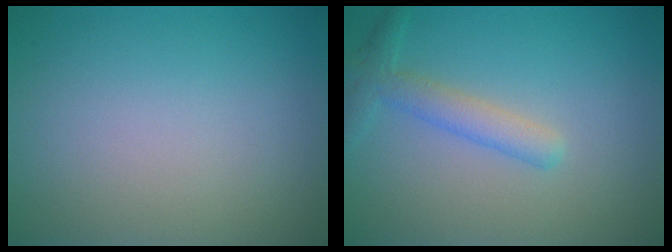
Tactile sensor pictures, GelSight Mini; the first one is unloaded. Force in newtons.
{"total": 2.6, "press": 2.6, "slide": 0.1}